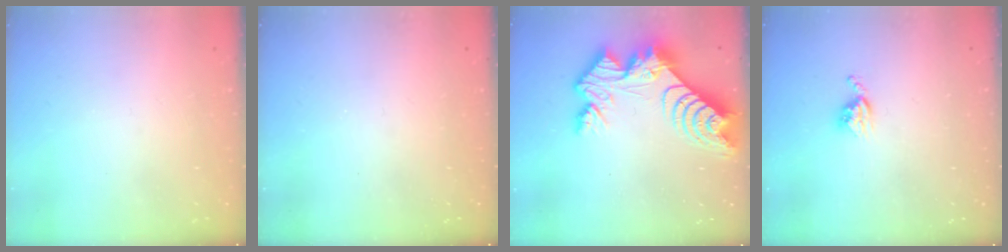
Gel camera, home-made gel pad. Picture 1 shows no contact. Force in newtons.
{"total": 0.0}
{"total": 15.4, "press": 15.4, "slide": 1.1}
{"total": 4.4, "press": 4.3, "slide": 0.5}